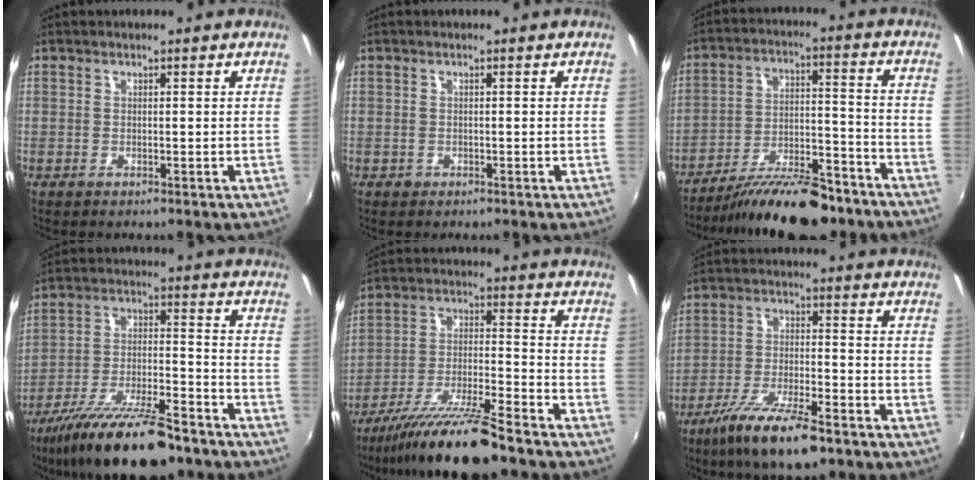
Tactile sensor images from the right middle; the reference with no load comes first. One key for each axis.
{"total": 0.6, "fx": -0.4, "fy": 0.5, "fz": 0.1, "tx": -0.002, "ty": -0.002, "tz": -0.005}
{"total": 16.7, "fx": -13.6, "fy": 4.4, "fz": 8.5, "tx": -0.153, "ty": -0.010, "tz": -0.208}
{"total": 19.0, "fx": -14.5, "fy": 4.8, "fz": 11.3, "tx": -0.214, "ty": -0.031, "tz": -0.239}
{"total": 14.4, "fx": -12.0, "fy": 0.2, "fz": 7.9, "tx": -0.163, "ty": -0.019, "tz": -0.213}
{"total": 12.8, "fx": -8.9, "fy": 3.1, "fz": 8.6, "tx": -0.183, "ty": -0.027, "tz": -0.161}